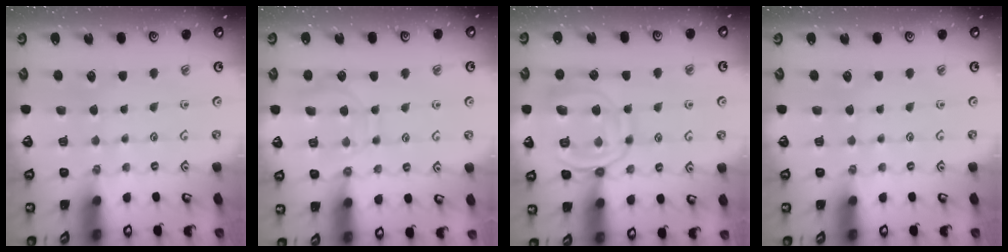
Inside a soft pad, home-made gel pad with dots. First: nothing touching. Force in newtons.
{"total": 9.1, "press": 9.1, "slide": 1.0}
{"total": 13.9, "press": 13.8, "slide": 1.2}
{"total": 0.0}